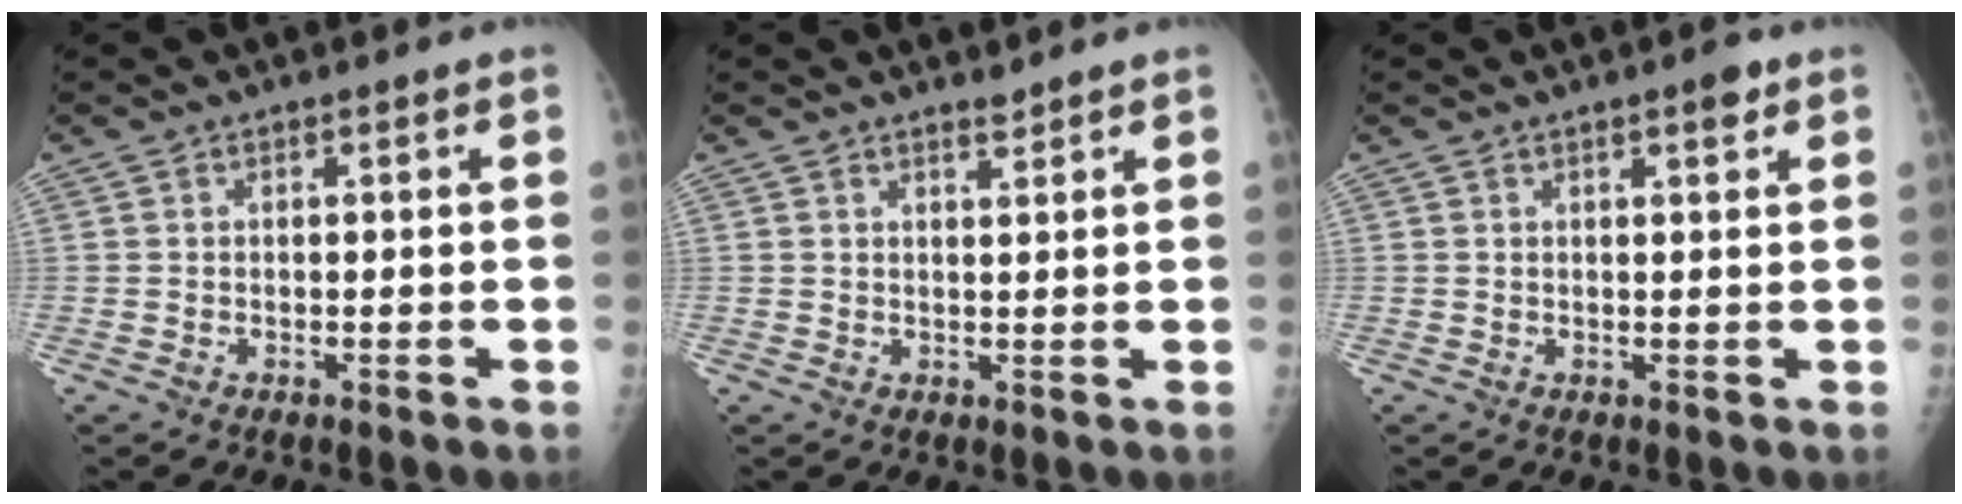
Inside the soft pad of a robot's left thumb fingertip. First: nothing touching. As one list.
[{"total": 1.5, "force": [1.4, 0.2, 0.6], "torque": [-0.004, -0.013, 0.024]}, {"total": 2.3, "force": [1.4, 0.6, 1.8], "torque": [-0.021, -0.005, 0.017]}]